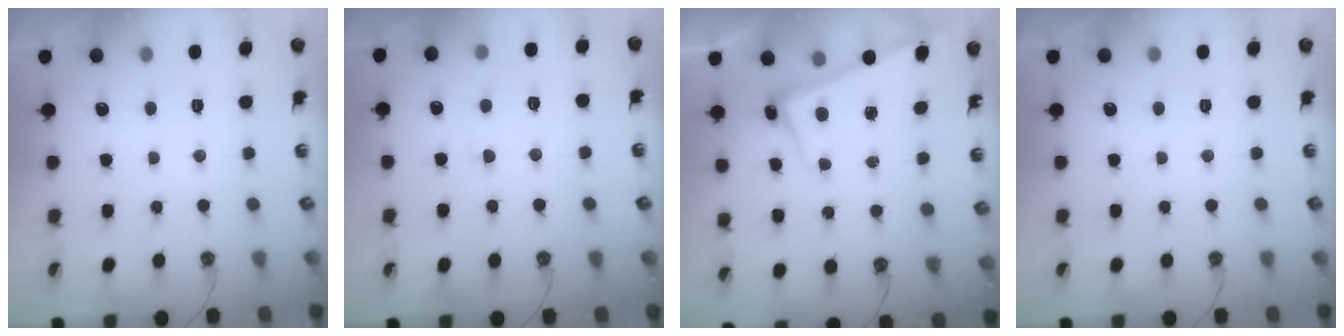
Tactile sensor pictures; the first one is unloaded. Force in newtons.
{"total": 3.0, "press": 2.9, "slide": 0.7}
{"total": 2.8, "press": 2.8, "slide": 0.4}
{"total": 0.0}